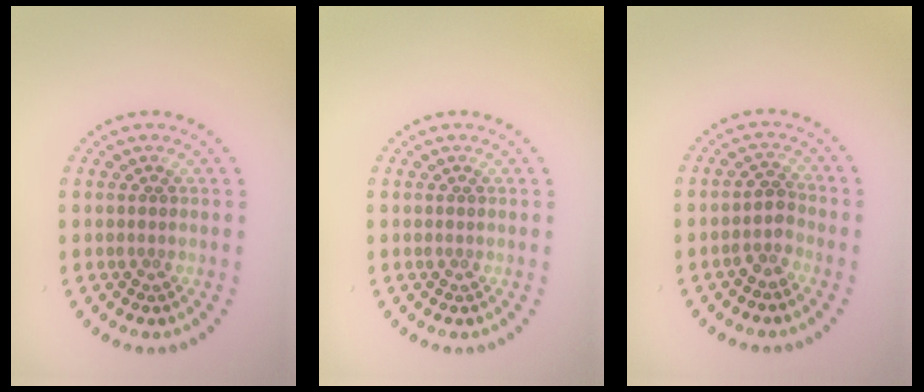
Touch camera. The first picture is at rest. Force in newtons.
{"total": 0.0}
{"total": 2.0, "press": 1.7, "slide": 1.1}